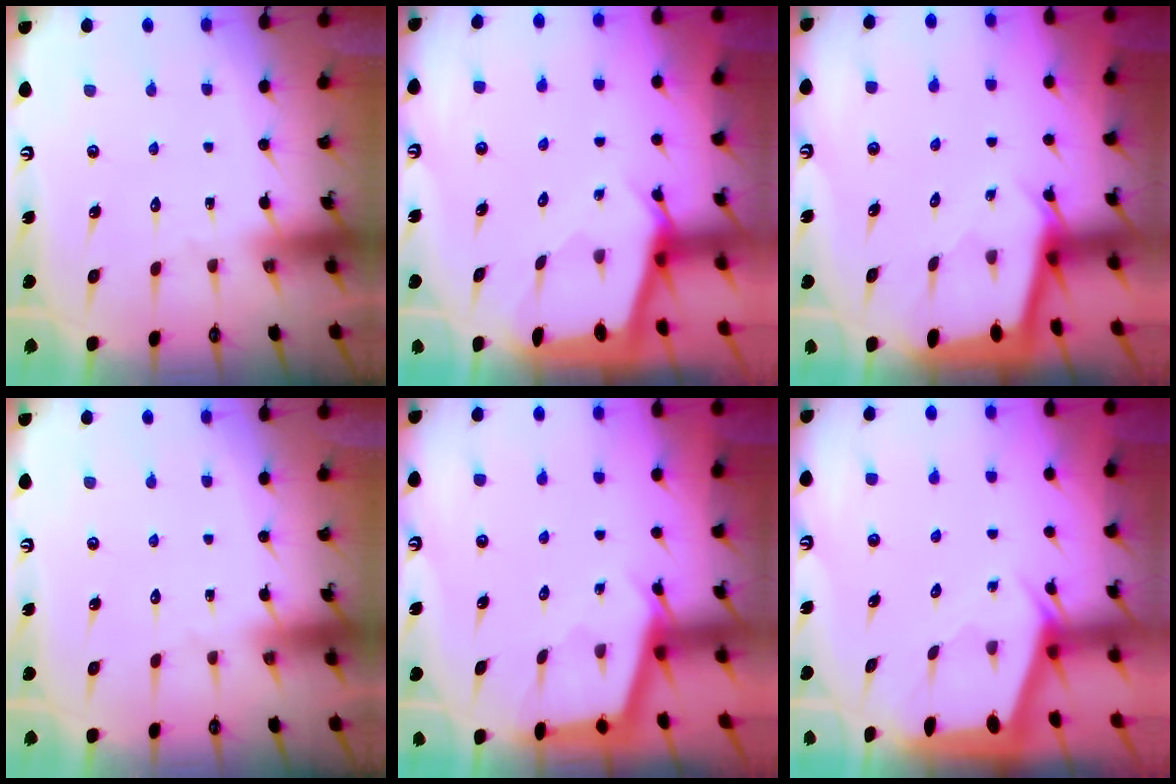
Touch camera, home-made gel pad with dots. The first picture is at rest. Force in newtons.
{"total": 2.1, "press": 2.1, "slide": 0.1}
{"total": 2.0, "press": 2.0, "slide": 0.2}
{"total": 0.0}
{"total": 2.5, "press": 2.5, "slide": 0.1}
{"total": 2.0, "press": 1.9, "slide": 0.3}